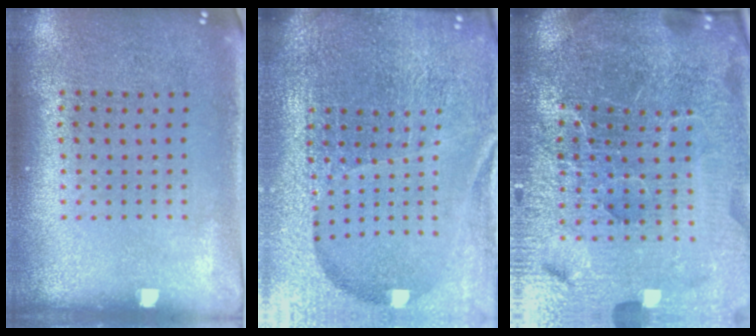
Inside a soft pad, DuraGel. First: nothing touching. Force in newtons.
{"total": 6.8, "press": 5.9, "slide": 3.4}
{"total": 7.2, "press": 6.2, "slide": 3.7}